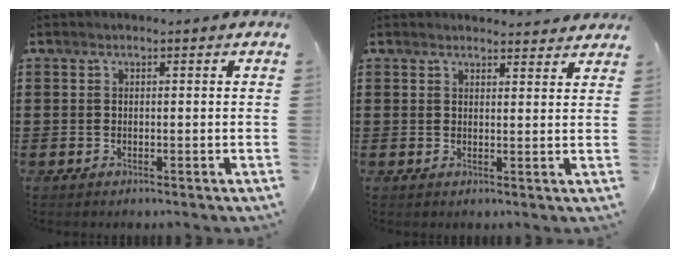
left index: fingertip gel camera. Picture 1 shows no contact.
{"total": 2.1, "force": [2.1, 0.3, 0.1], "torque": [0.001, -0.005, 0.038]}